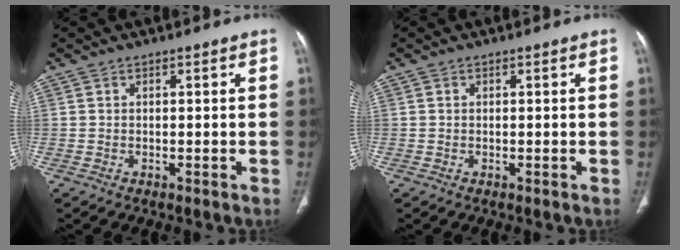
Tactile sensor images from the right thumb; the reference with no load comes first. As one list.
[{"total": 0.0}]